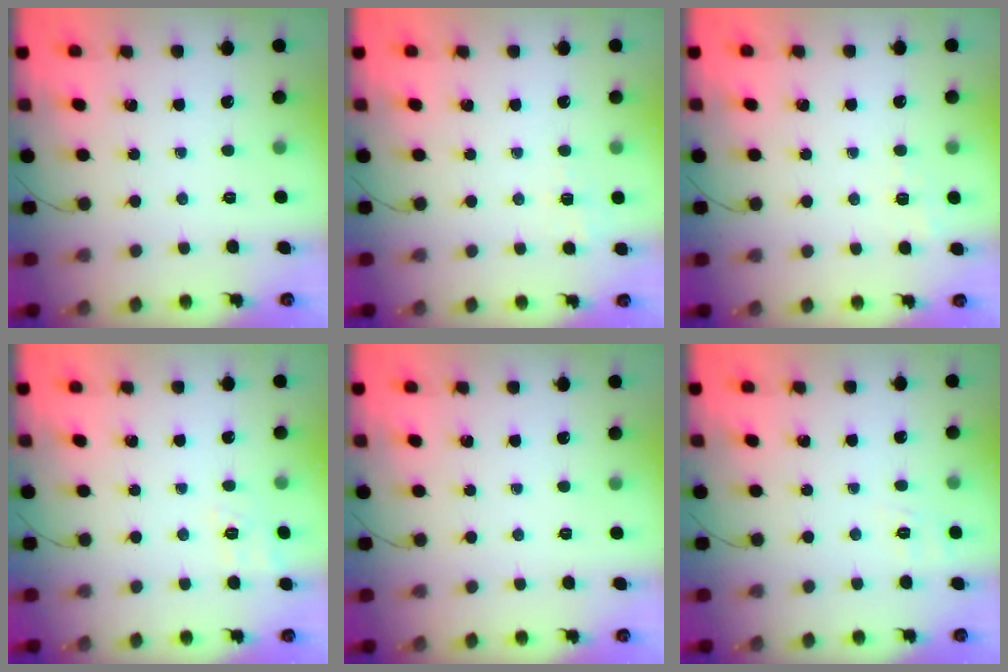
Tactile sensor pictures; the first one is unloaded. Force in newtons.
{"total": 2.0, "press": 1.0, "slide": 1.7}
{"total": 1.7, "press": 1.0, "slide": 1.3}
{"total": 7.2, "press": 6.9, "slide": 2.2}
{"total": 0.0}
{"total": 1.8, "press": 0.1, "slide": 1.8}